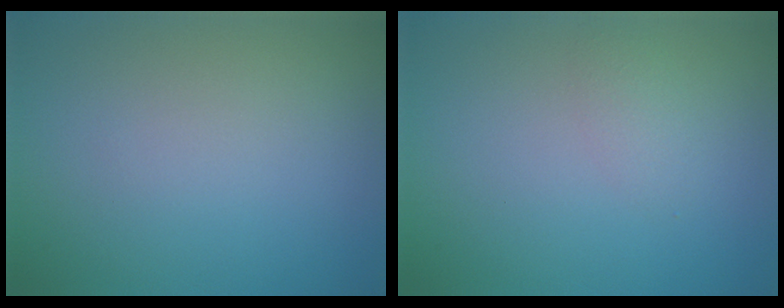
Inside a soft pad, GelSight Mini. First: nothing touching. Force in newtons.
{"total": 1.1, "press": 1.1, "slide": 0.1}